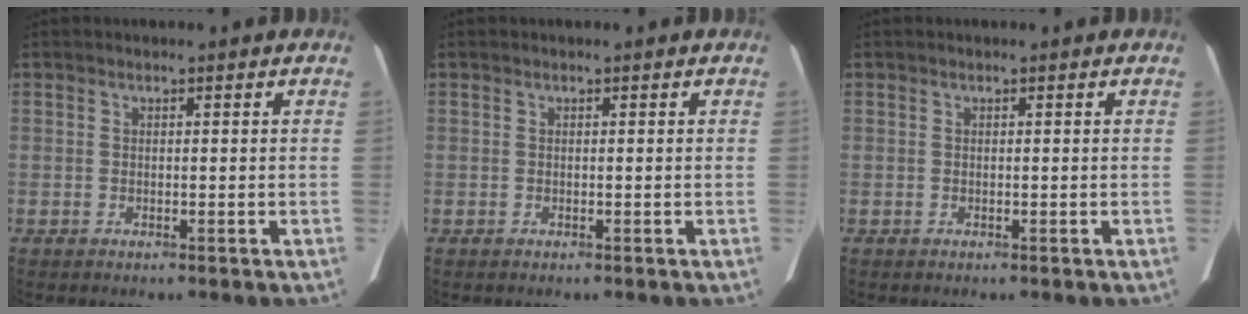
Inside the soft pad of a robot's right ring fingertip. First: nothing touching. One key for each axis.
{"total": 0.0}
{"total": 0.0}